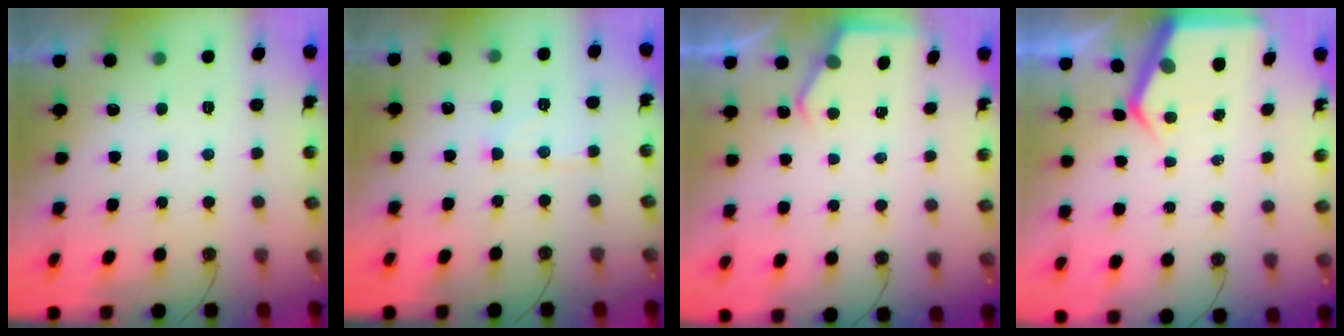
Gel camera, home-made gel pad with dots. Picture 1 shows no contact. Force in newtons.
{"total": 7.4, "press": 7.4, "slide": 0.5}
{"total": 2.8, "press": 2.8, "slide": 0.4}
{"total": 5.2, "press": 5.2, "slide": 0.3}